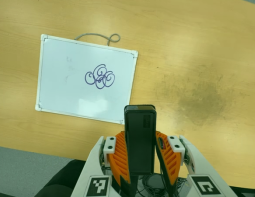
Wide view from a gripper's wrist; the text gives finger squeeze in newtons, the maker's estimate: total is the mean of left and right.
{"total": 4.5, "left": 3.5, "right": 5.5}